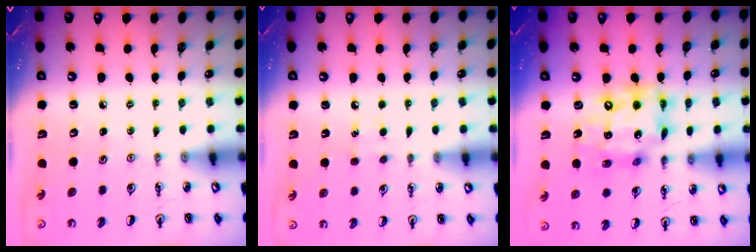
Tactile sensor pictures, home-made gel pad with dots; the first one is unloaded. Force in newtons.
{"total": 5.2, "press": 5.2, "slide": 0.5}
{"total": 15.6, "press": 15.5, "slide": 1.5}